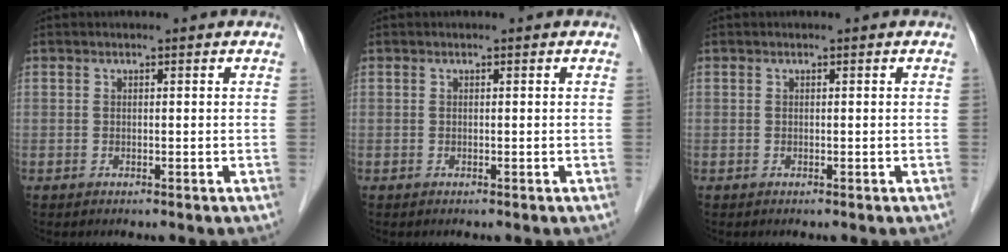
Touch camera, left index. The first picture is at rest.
{"total": 0.0}
{"total": 0.0}